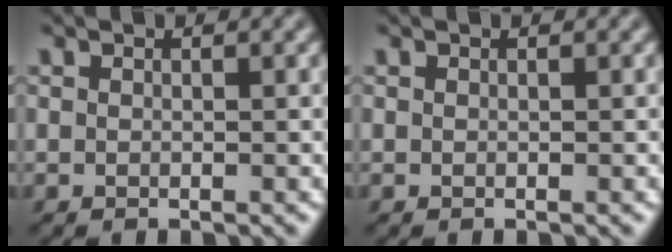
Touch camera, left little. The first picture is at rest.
{"total": 0.0}